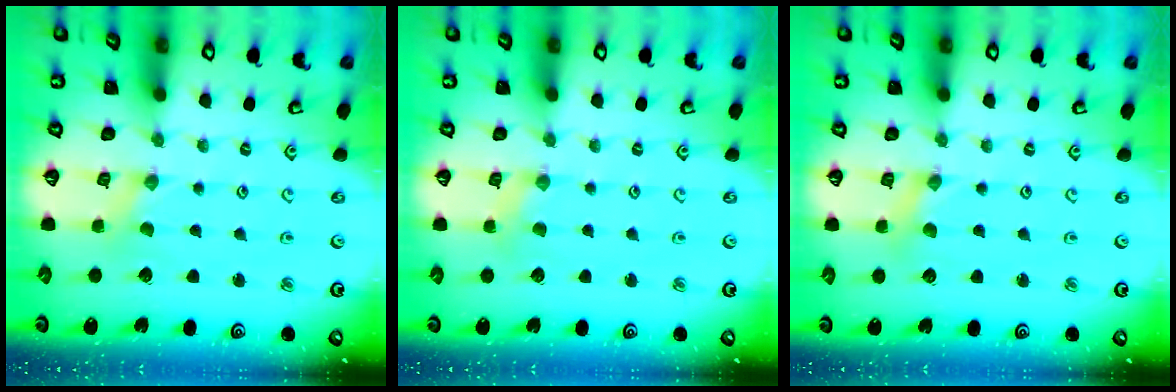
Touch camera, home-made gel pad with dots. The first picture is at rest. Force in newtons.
{"total": 1.9, "press": 1.8, "slide": 0.4}
{"total": 1.4, "press": 1.4, "slide": 0.2}